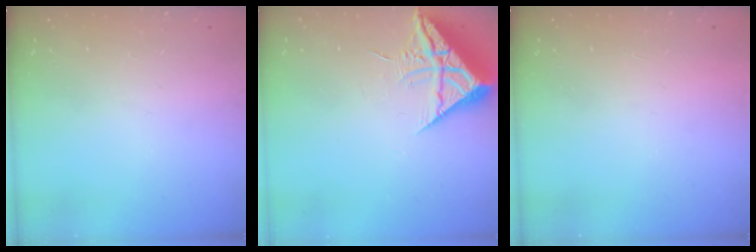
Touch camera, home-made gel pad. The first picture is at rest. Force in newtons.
{"total": 9.7, "press": 9.6, "slide": 0.8}
{"total": 1.5, "press": 1.5, "slide": 0.1}